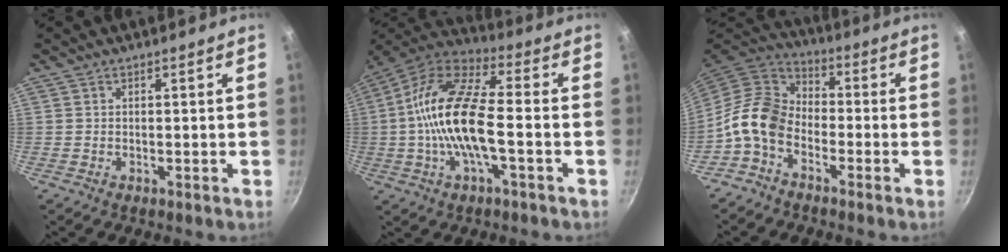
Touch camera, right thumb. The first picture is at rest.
{"total": 17.6, "force": [-2.1, 6.4, 16.2], "torque": [-0.310, 0.039, -0.058]}
{"total": 10.2, "force": [-4.0, 6.9, 6.4], "torque": [-0.112, 0.051, -0.102]}